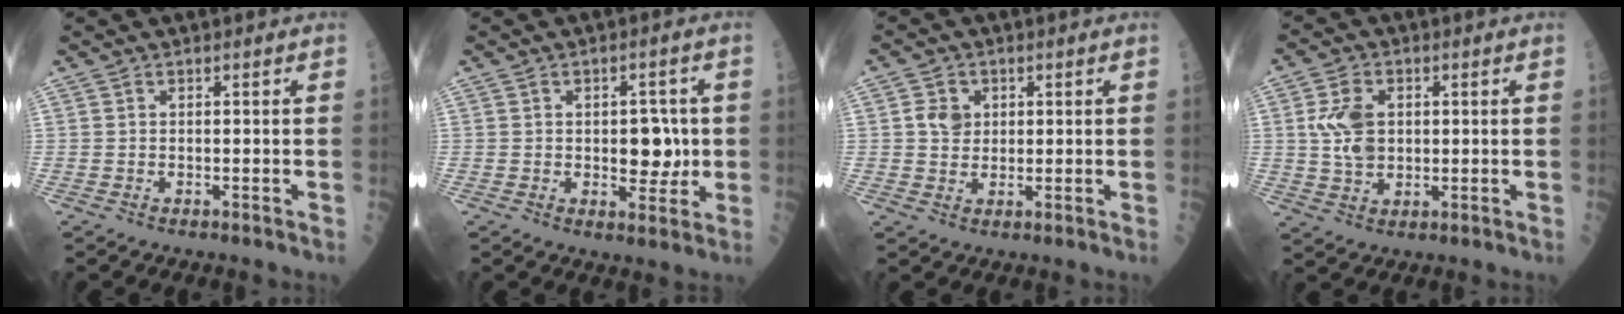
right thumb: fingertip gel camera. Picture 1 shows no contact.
{"total": 7.0, "force": [0.1, 4.2, 5.5], "torque": [-0.036, -0.002, 0.004]}
{"total": 4.1, "force": [1.0, 3.5, 1.9], "torque": [-0.014, -0.002, 0.019]}
{"total": 7.7, "force": [1.1, 5.3, 5.5], "torque": [-0.092, 0.000, 0.025]}